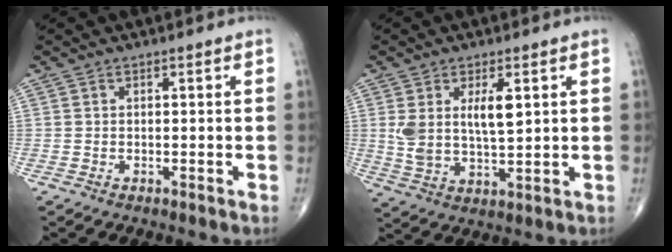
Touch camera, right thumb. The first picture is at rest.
{"total": 8.6, "force": [2.5, 3.6, 7.4], "torque": [-0.134, -0.016, 0.054]}